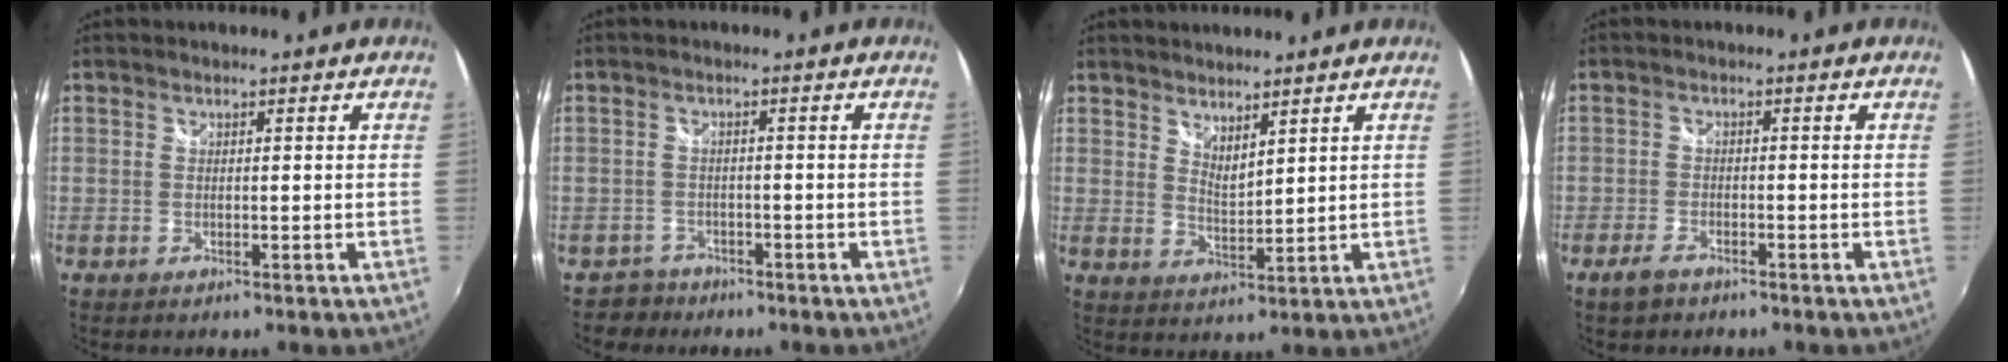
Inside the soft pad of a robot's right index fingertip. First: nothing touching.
{"total": 3.3, "force": [-2.4, 2.2, -0.4], "torque": [-0.003, 0.006, -0.042]}
{"total": 4.1, "force": [3.5, 1.0, 1.8], "torque": [-0.026, -0.007, 0.061]}
{"total": 3.4, "force": [-2.6, 1.5, 1.7], "torque": [-0.046, -0.005, -0.050]}